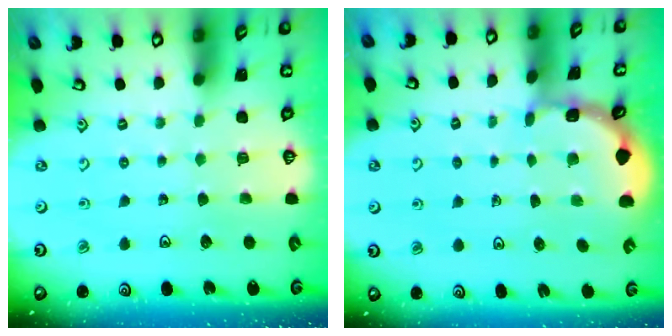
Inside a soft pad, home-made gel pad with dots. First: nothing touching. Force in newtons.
{"total": 1.8, "press": 1.8, "slide": 0.2}